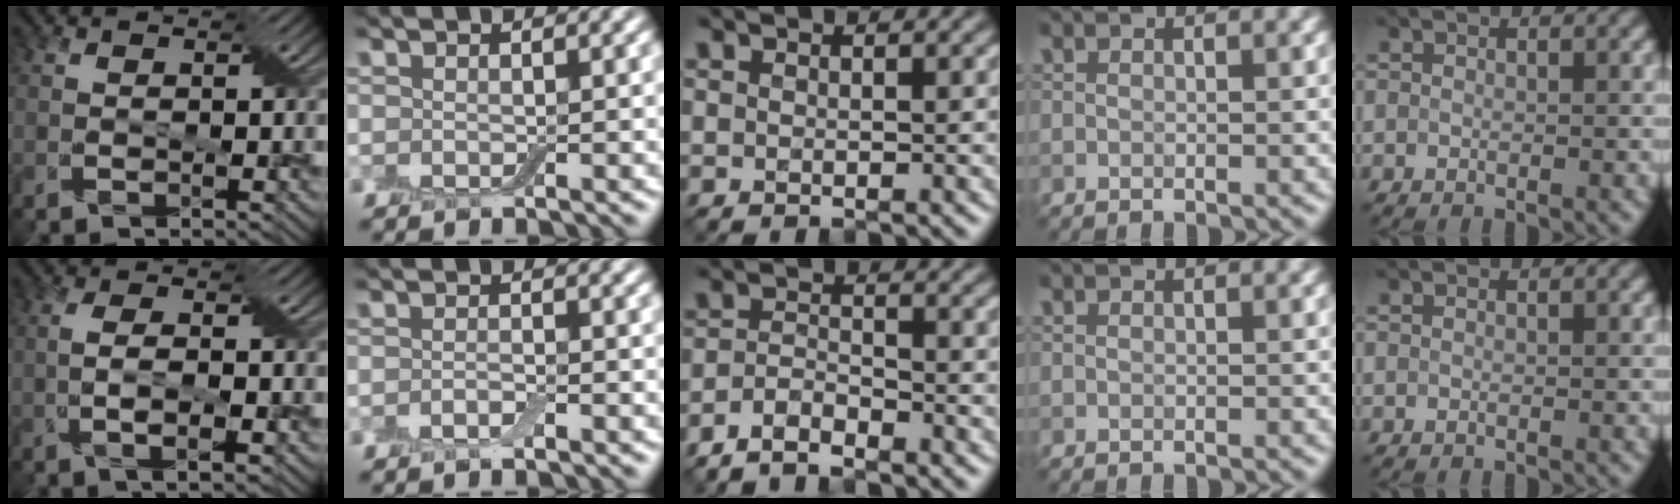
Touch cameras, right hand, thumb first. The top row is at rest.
{"thumb": {"total": 3.1, "force": [-0.5, 0.8, 3.0], "torque": [-0.070, 0.000, -0.012]}, "index": {"total": 1.0, "force": [-0.6, 0.2, 0.7], "torque": [-0.015, -0.001, -0.012]}, "middle": {"total": 3.0, "force": [-2.5, 0.7, 1.4], "torque": [-0.030, -0.001, -0.057]}}